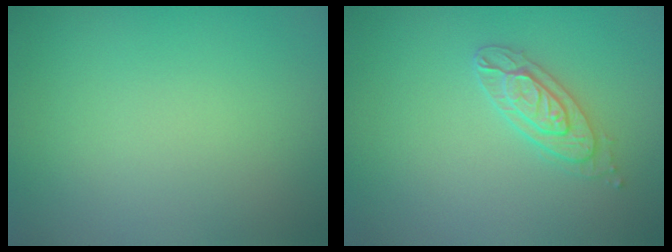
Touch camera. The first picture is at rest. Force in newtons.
{"total": 2.6, "press": 2.4, "slide": 1.1}